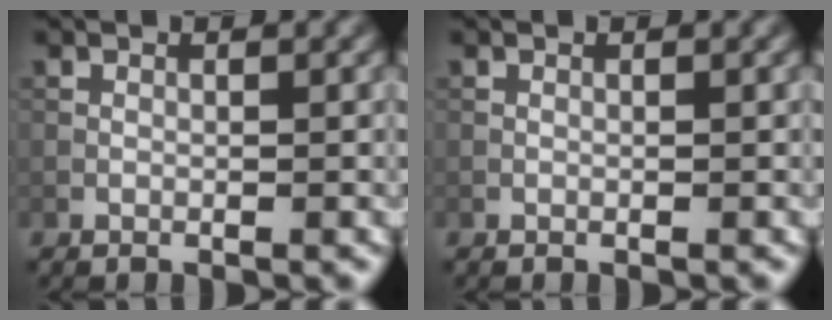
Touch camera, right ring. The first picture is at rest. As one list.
[{"total": 0.0}]